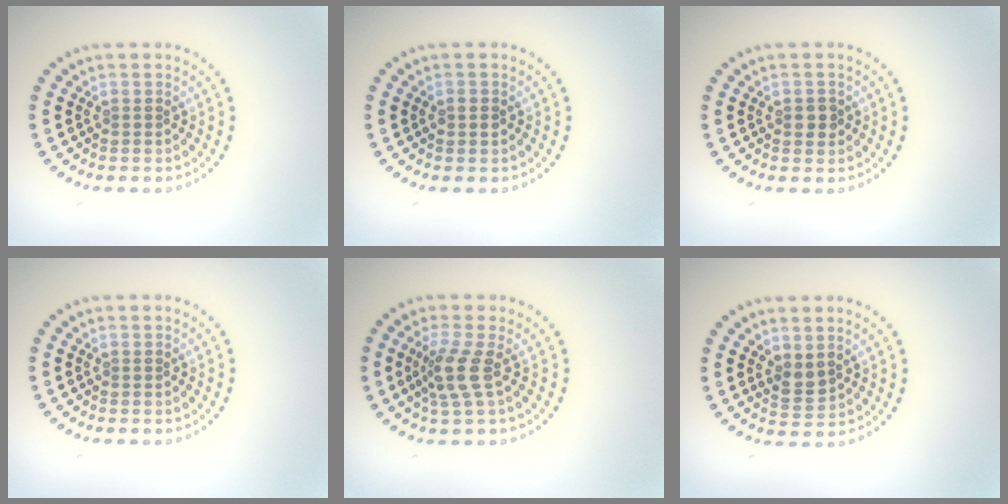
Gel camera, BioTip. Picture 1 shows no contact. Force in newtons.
{"total": 1.3, "press": 1.3, "slide": 0.1}
{"total": 1.4, "press": 1.4, "slide": 0.1}
{"total": 0.0}
{"total": 2.7, "press": 2.1, "slide": 1.8}
{"total": 1.7, "press": 1.6, "slide": 0.7}